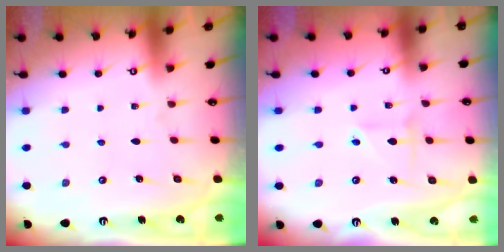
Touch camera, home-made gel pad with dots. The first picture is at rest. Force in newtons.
{"total": 2.6, "press": 2.6, "slide": 0.5}